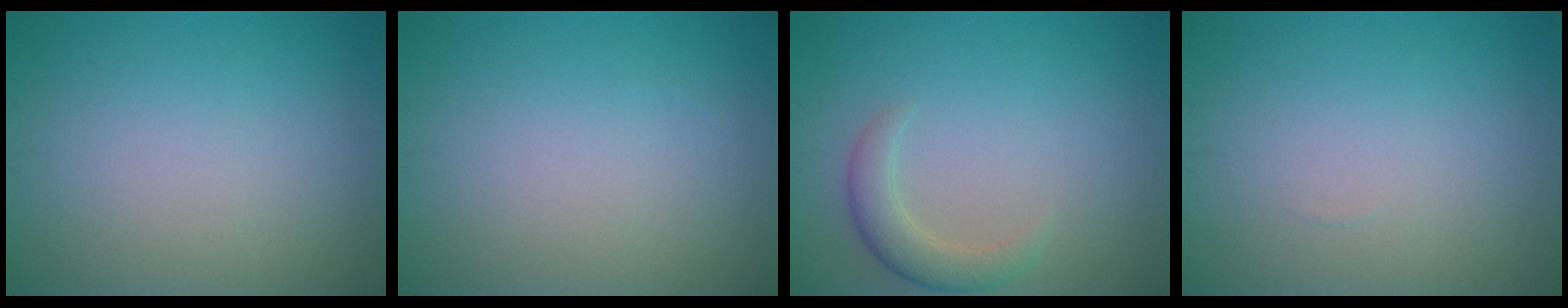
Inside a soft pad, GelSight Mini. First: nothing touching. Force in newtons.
{"total": 0.0}
{"total": 2.8, "press": 2.8, "slide": 0.0}
{"total": 0.0}